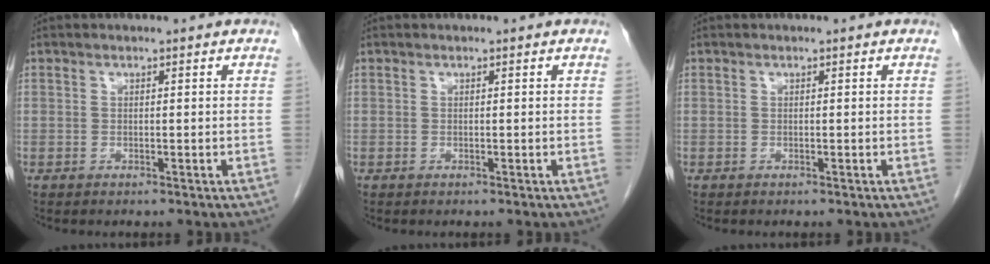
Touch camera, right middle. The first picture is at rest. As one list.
[{"total": 0.0}, {"total": 0.0}]